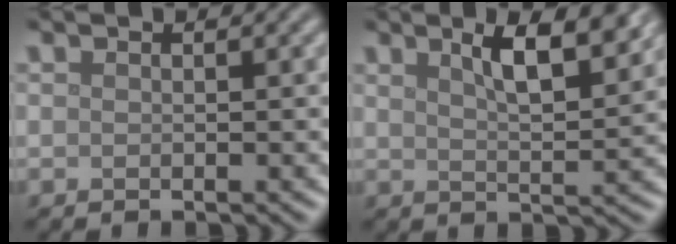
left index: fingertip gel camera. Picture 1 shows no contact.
{"total": 5.8, "force": [3.3, 1.6, 4.5], "torque": [-0.059, 0.008, 0.048]}